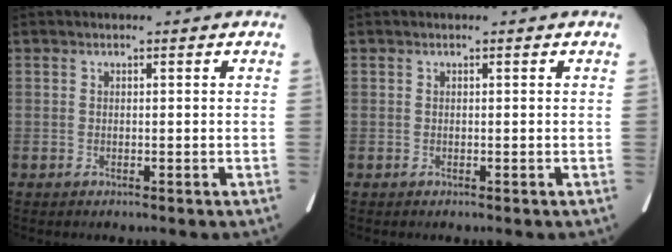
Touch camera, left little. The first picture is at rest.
{"total": 0.0}